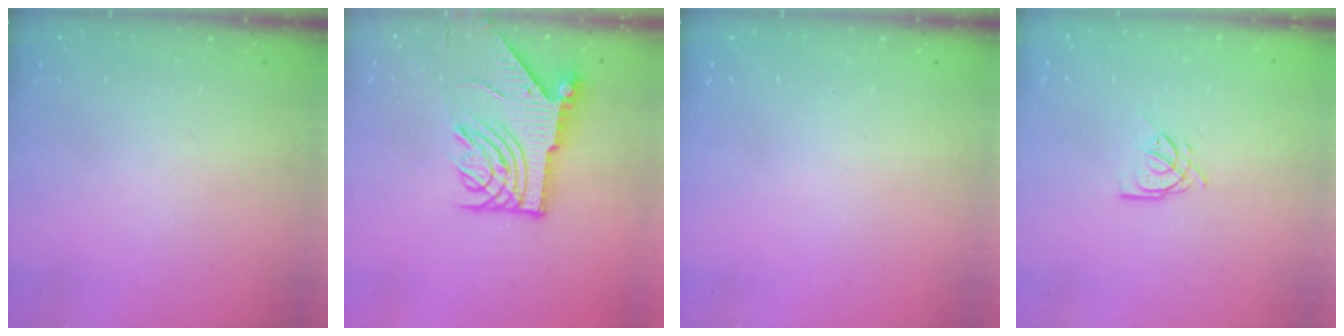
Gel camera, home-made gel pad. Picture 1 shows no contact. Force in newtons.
{"total": 10.9, "press": 10.9, "slide": 1.2}
{"total": 0.0}
{"total": 4.2, "press": 4.1, "slide": 0.4}